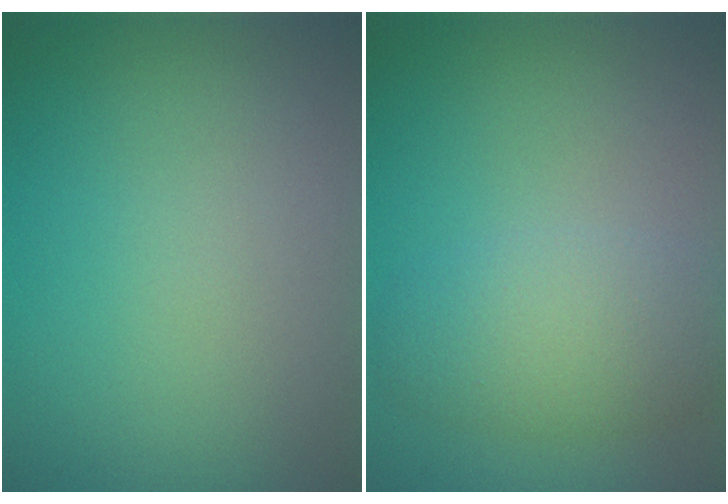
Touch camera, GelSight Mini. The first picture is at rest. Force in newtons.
{"total": 4.5, "press": 4.5, "slide": 0.2}